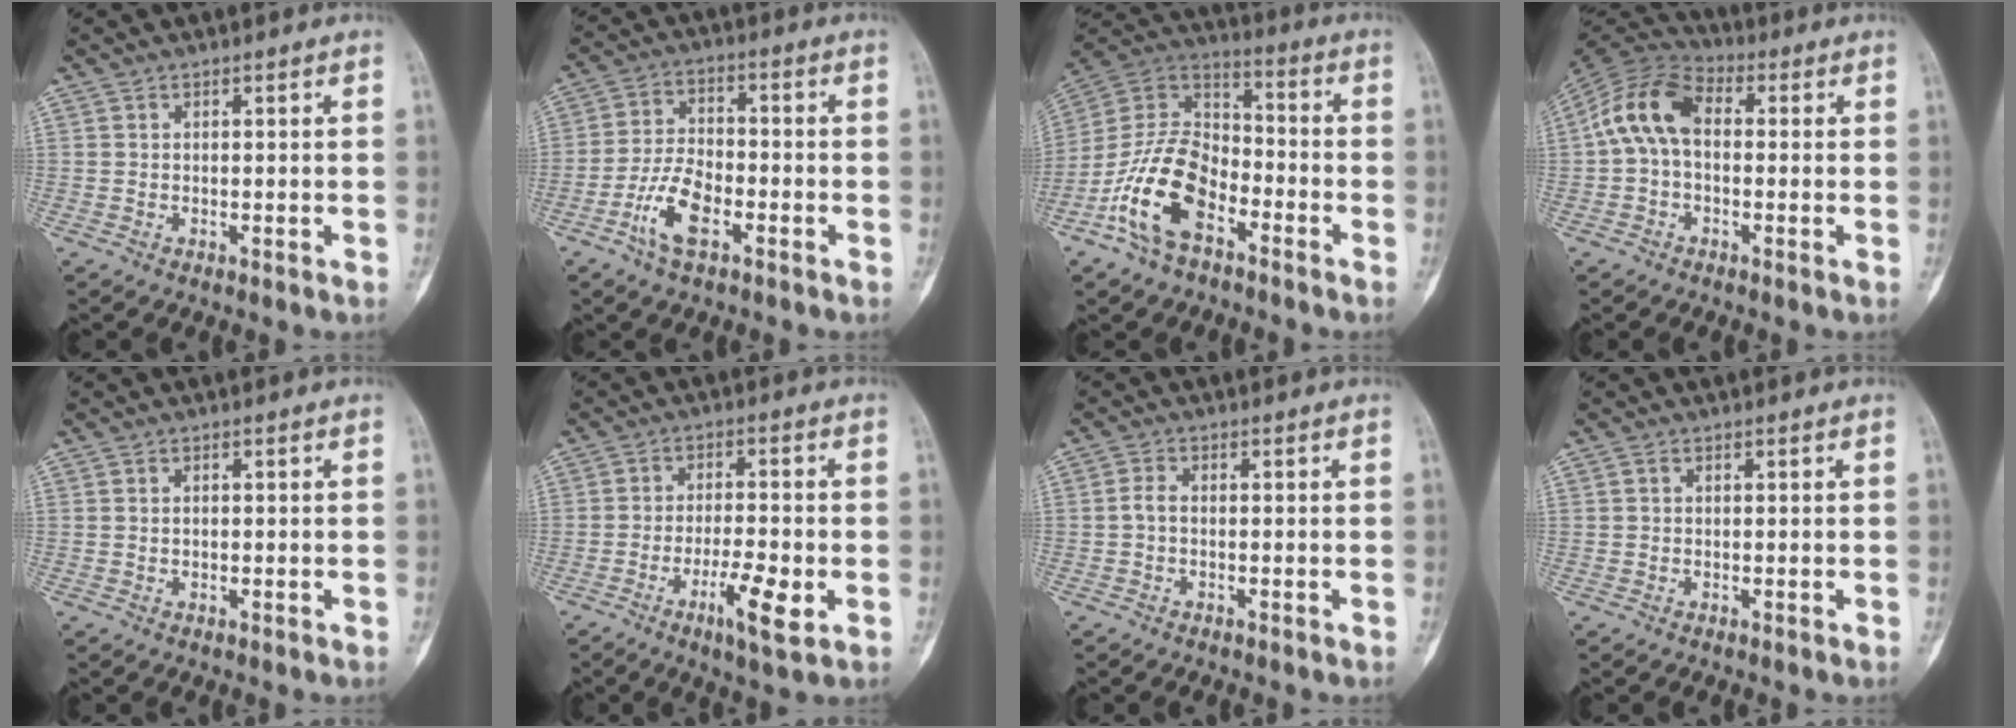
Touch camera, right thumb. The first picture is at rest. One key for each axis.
{"total": 8.9, "fx": -4.2, "fy": 4.2, "fz": 6.6, "tx": -0.129, "ty": 0.021, "tz": -0.084}
{"total": 16.5, "fx": -7.9, "fy": 9.4, "fz": 11.0, "tx": -0.205, "ty": 0.063, "tz": -0.158}
{"total": 10.7, "fx": 0.5, "fy": 6.8, "fz": 8.2, "tx": -0.157, "ty": 0.029, "tz": -0.006}
{"total": 0.7, "fx": 0.0, "fy": 0.5, "fz": 0.5, "tx": -0.010, "ty": 0.001, "tz": 0.002}
{"total": 8.0, "fx": -3.0, "fy": 1.7, "fz": 7.2, "tx": -0.128, "ty": 0.004, "tz": -0.051}
{"total": 1.7, "fx": -0.5, "fy": 0.8, "fz": 1.4, "tx": -0.029, "ty": 0.005, "tz": -0.014}
{"total": 0.0}